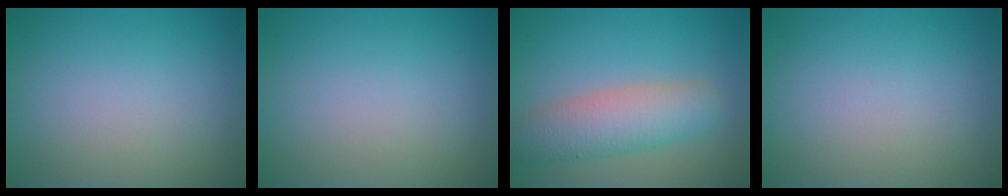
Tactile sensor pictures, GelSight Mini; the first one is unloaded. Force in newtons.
{"total": 0.0}
{"total": 5.5, "press": 5.5, "slide": 0.3}
{"total": 0.0}